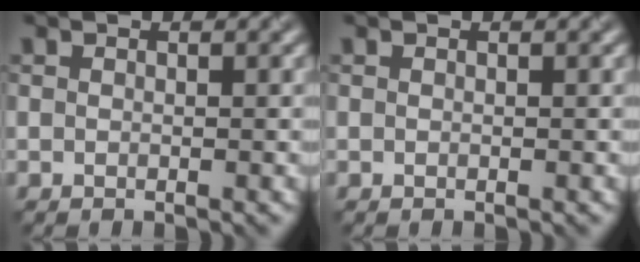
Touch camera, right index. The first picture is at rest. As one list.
[{"total": 0.0}]